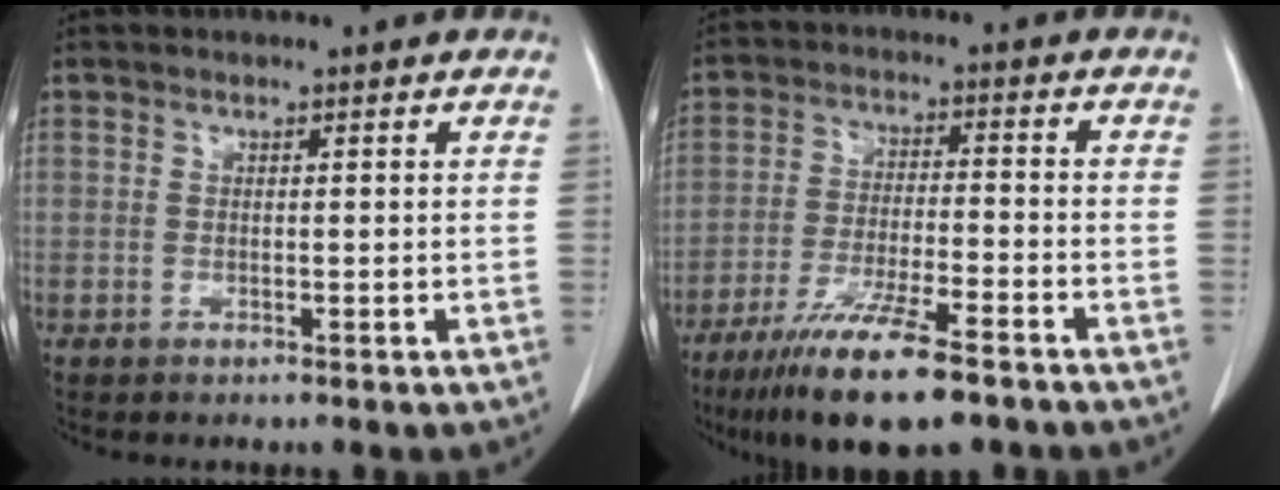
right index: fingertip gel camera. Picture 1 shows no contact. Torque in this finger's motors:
{"motor_torque": [1.09, -1.05, 0.67, 0.21]}